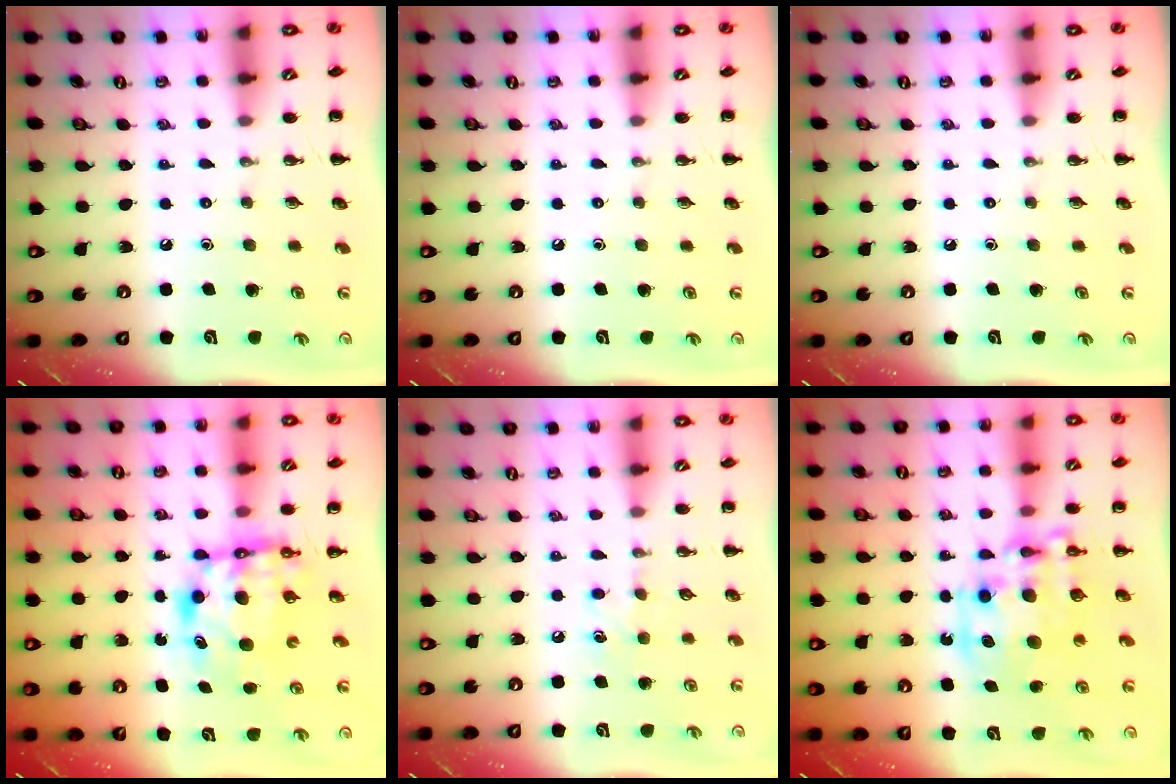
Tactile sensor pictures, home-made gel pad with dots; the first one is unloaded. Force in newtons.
{"total": 0.0}
{"total": 0.0}
{"total": 7.1, "press": 7.0, "slide": 1.4}
{"total": 4.9, "press": 4.6, "slide": 1.5}
{"total": 13.5, "press": 13.1, "slide": 3.3}